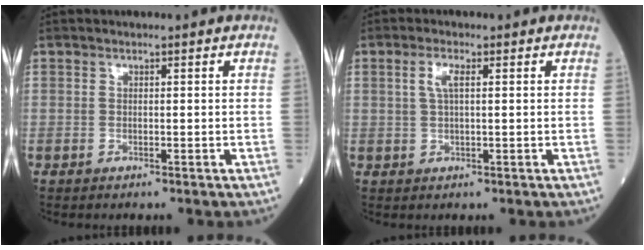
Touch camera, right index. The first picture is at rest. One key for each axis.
{"total": 2.6, "fx": 0.8, "fy": 0.6, "fz": 2.4, "tx": -0.053, "ty": 0.006, "tz": 0.017}